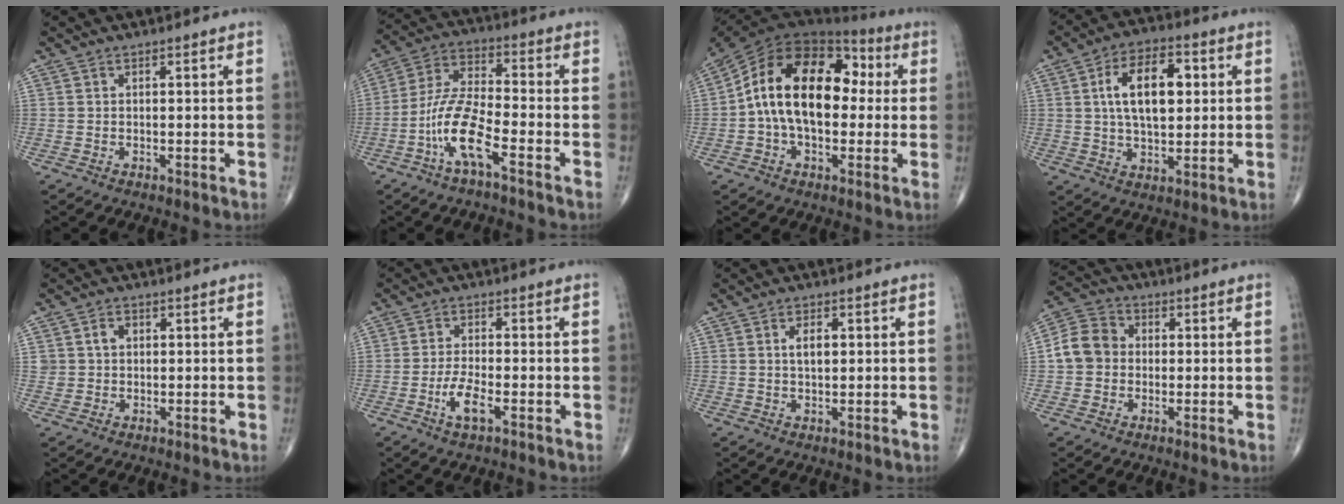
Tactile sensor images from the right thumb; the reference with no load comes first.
{"total": 11.0, "force": [-5.2, 2.6, 9.3], "torque": [-0.204, 0.033, -0.107]}
{"total": 19.8, "force": [1.1, 12.0, 15.8], "torque": [-0.251, 0.043, 0.008]}
{"total": 13.2, "force": [2.5, 7.2, 10.9], "torque": [-0.165, 0.006, 0.039]}
{"total": 2.9, "force": [0.6, 2.5, 1.3], "torque": [-0.008, 0.002, 0.012]}
{"total": 5.1, "force": [-2.1, 1.6, 4.3], "torque": [-0.090, 0.007, -0.041]}
{"total": 3.3, "force": [0.6, 1.7, 2.7], "torque": [-0.043, -0.002, 0.010]}
{"total": 8.1, "force": [-0.1, 7.0, 4.0], "torque": [-0.063, 0.024, -0.016]}